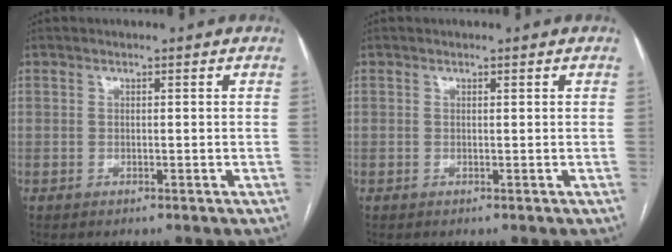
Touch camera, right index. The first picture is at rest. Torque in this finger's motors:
{"motor_torque": [0.13, 0.18, 0.04, 0.01]}